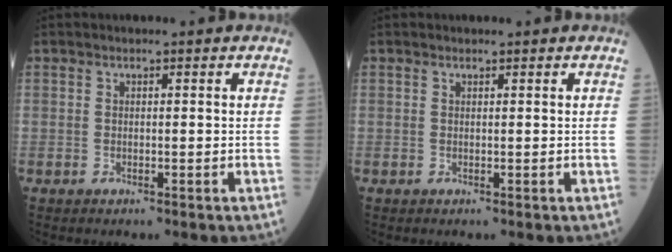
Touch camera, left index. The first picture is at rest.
{"total": 0.0}